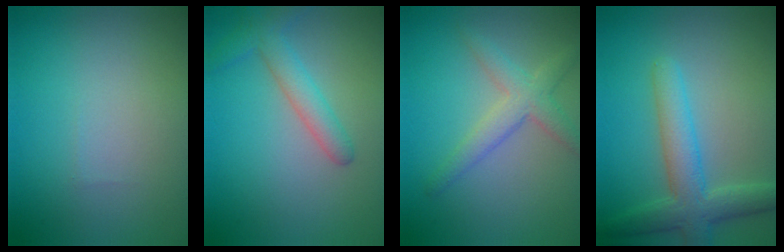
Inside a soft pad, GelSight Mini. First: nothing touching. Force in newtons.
{"total": 2.8, "press": 2.7, "slide": 0.2}
{"total": 3.0, "press": 3.0, "slide": 0.1}
{"total": 4.7, "press": 4.7, "slide": 0.4}